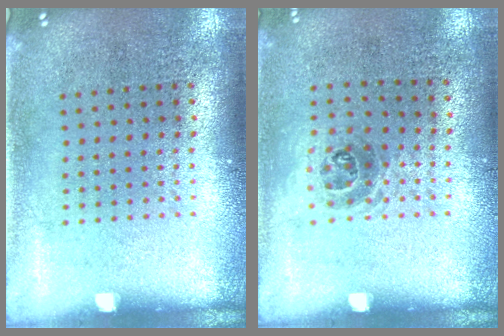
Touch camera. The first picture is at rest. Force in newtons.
{"total": 1.0, "press": 0.7, "slide": 0.7}